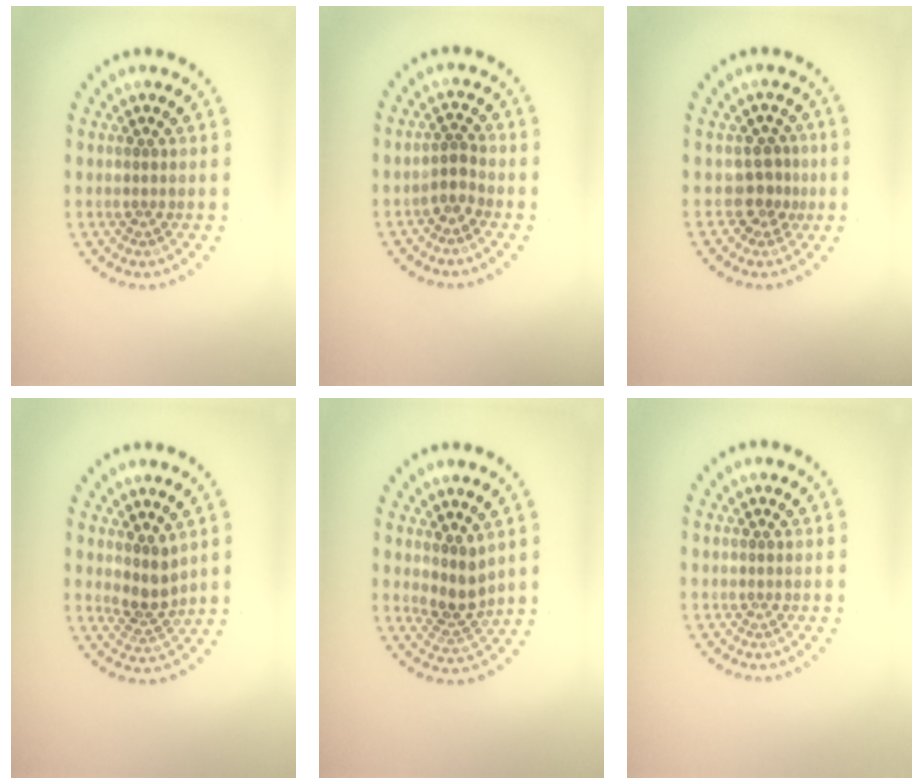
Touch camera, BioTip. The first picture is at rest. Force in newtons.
{"total": 1.6, "press": 1.2, "slide": 1.1}
{"total": 2.1, "press": 1.5, "slide": 1.6}
{"total": 2.5, "press": 1.9, "slide": 1.6}
{"total": 2.7, "press": 2.1, "slide": 1.7}
{"total": 0.0}